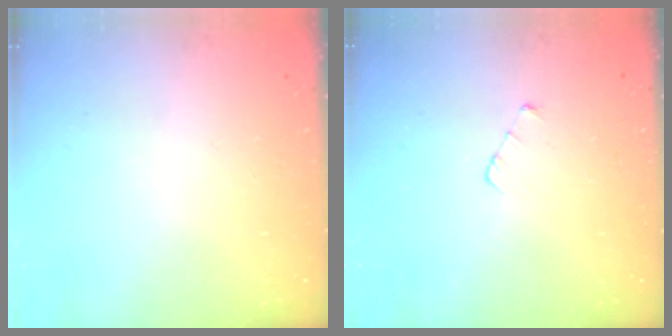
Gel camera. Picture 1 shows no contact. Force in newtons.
{"total": 2.4, "press": 2.4, "slide": 0.3}